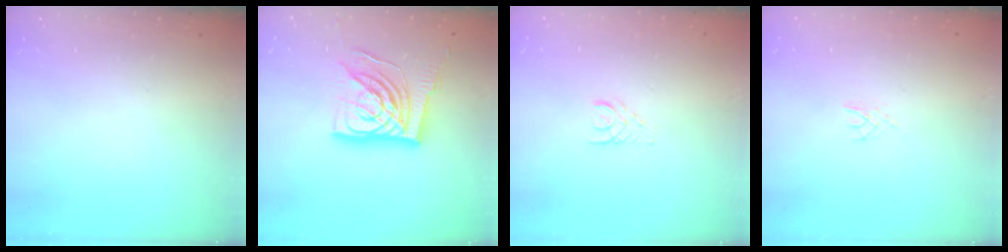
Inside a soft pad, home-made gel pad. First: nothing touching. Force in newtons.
{"total": 20.3, "press": 20.1, "slide": 2.6}
{"total": 1.7, "press": 1.7, "slide": 0.2}
{"total": 2.5, "press": 2.4, "slide": 0.4}